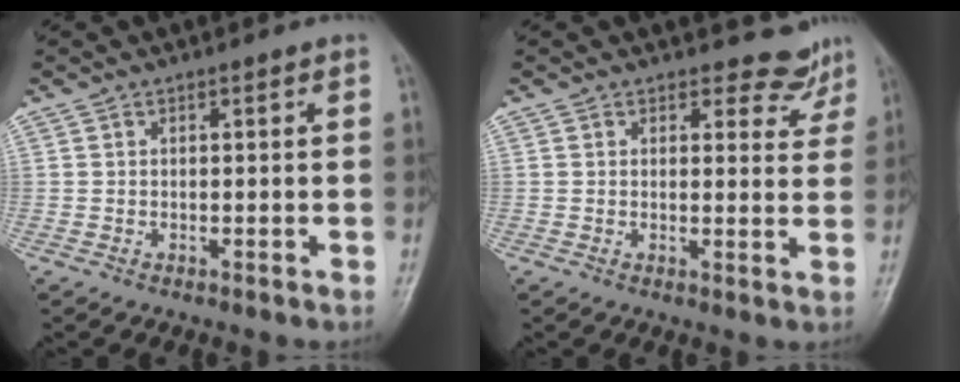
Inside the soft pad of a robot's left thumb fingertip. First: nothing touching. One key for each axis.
{"total": 4.9, "fx": 4.4, "fy": 2.0, "fz": -0.5, "tx": 0.034, "ty": -0.039, "tz": 0.038}